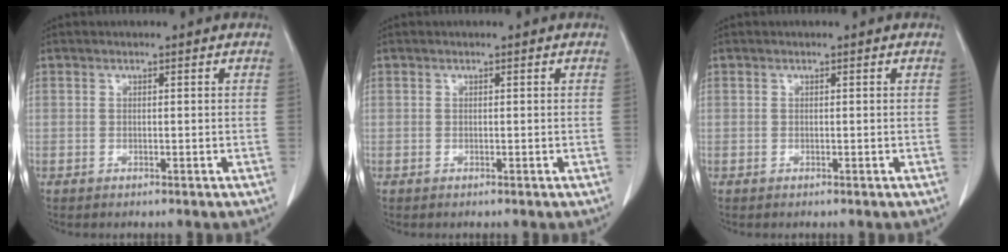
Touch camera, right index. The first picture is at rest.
{"total": 0.0}
{"total": 0.0}